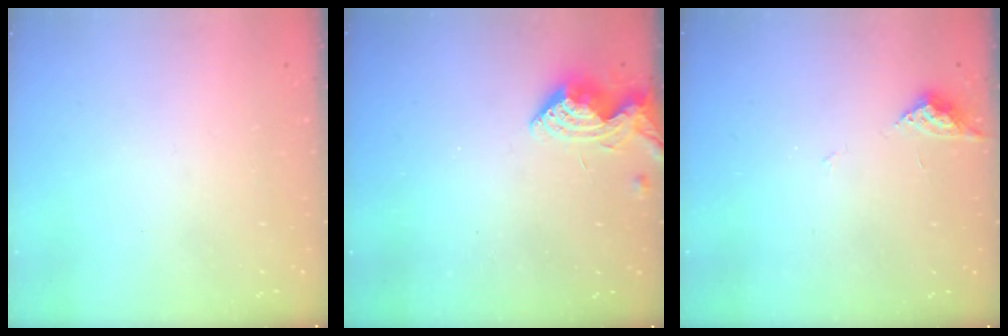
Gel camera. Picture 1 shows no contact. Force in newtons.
{"total": 7.1, "press": 7.1, "slide": 0.7}
{"total": 4.3, "press": 4.2, "slide": 0.6}